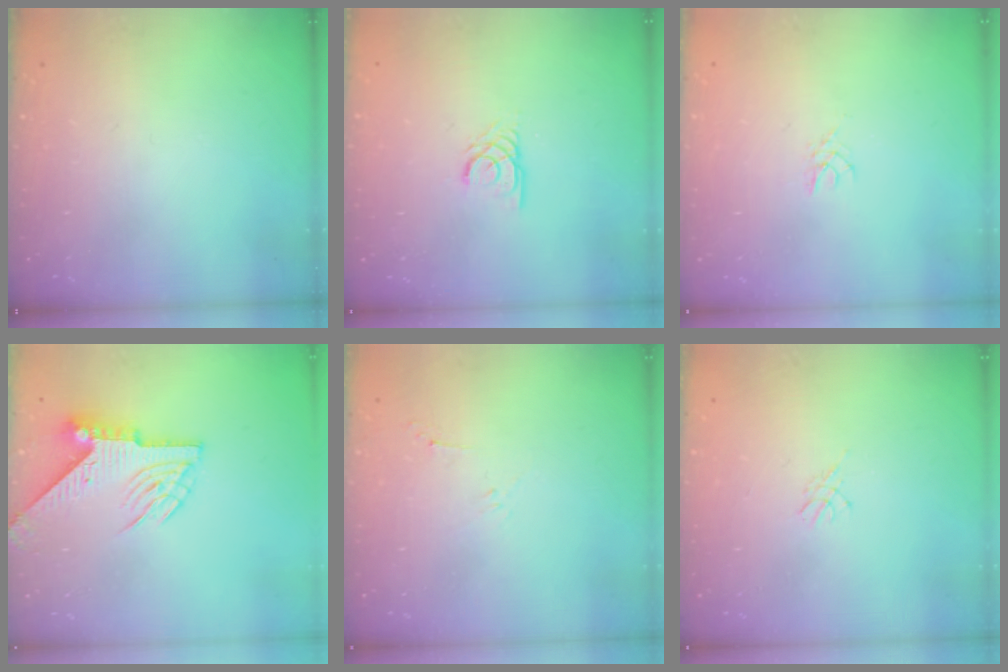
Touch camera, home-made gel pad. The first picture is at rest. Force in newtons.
{"total": 2.4, "press": 2.4, "slide": 0.2}
{"total": 2.5, "press": 2.4, "slide": 0.4}
{"total": 7.6, "press": 7.6, "slide": 0.6}
{"total": 2.8, "press": 2.7, "slide": 0.6}
{"total": 3.0, "press": 2.9, "slide": 0.6}